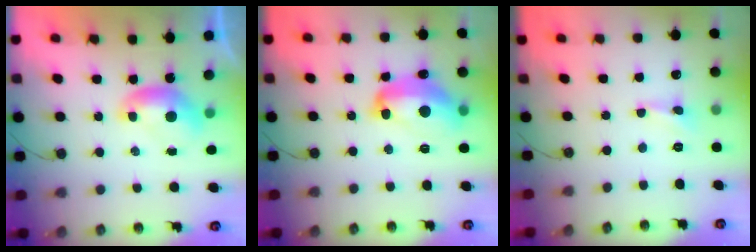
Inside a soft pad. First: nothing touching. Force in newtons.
{"total": 10.2, "press": 10.2, "slide": 1.0}
{"total": 1.1, "press": 1.0, "slide": 0.4}